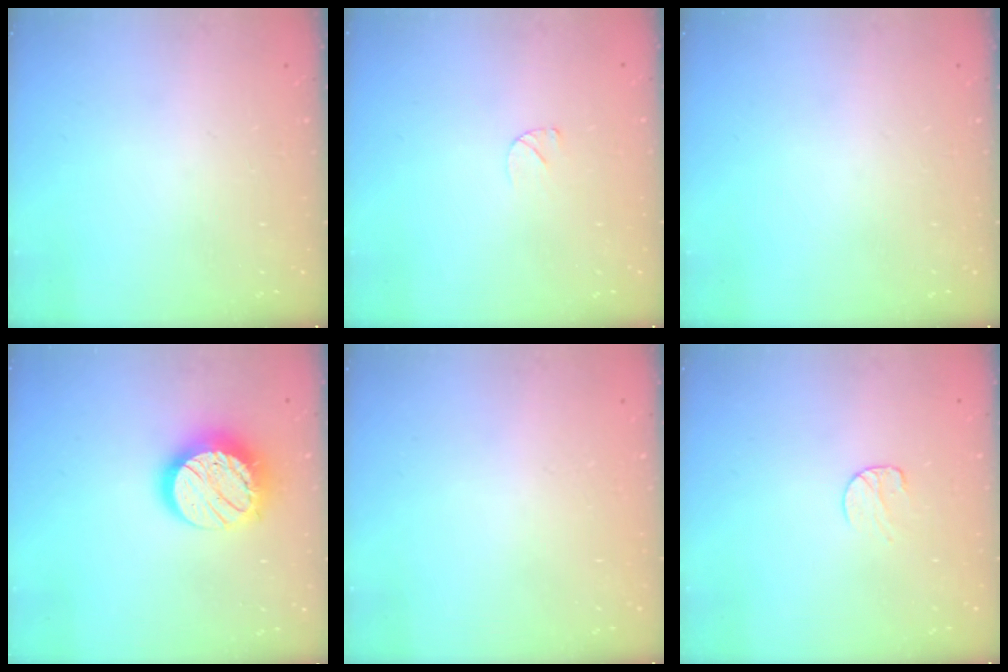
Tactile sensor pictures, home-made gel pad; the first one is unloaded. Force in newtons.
{"total": 3.8, "press": 3.8, "slide": 0.4}
{"total": 0.0}
{"total": 14.8, "press": 14.8, "slide": 0.6}
{"total": 0.5, "press": 0.5, "slide": 0.1}
{"total": 6.8, "press": 6.8, "slide": 0.5}